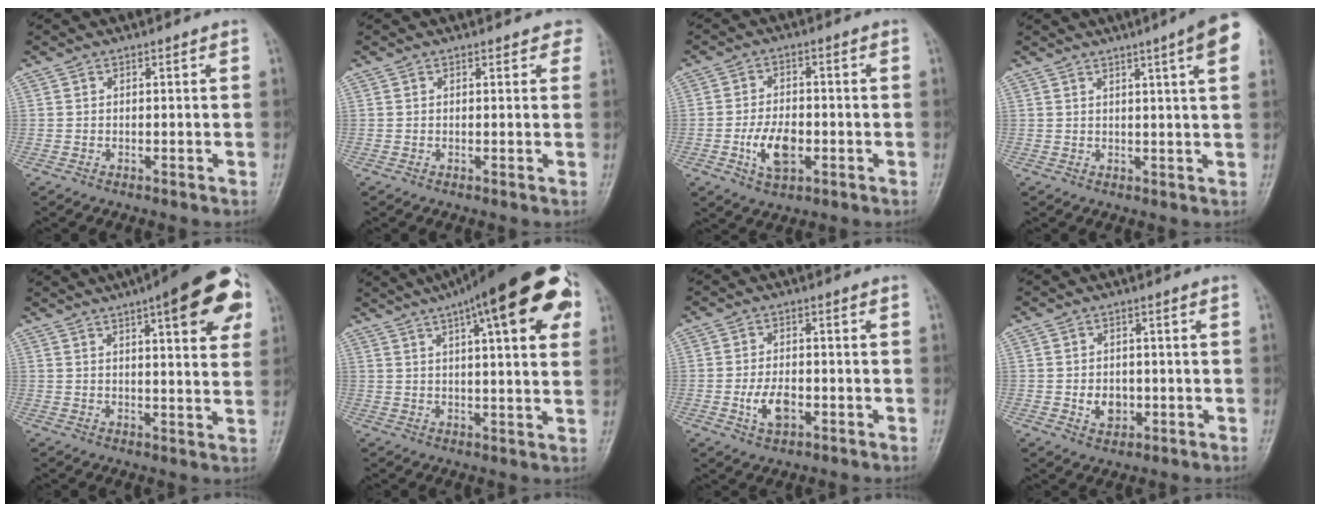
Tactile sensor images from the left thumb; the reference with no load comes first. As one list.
[{"total": 2.4, "force": [1.7, 1.3, 1.0], "torque": [0.017, -0.002, 0.008]}, {"total": 7.6, "force": [-2.2, 4.4, 5.8], "torque": [-0.098, 0.008, -0.039]}, {"total": 9.9, "force": [4.8, 0.5, 8.6], "torque": [-0.105, -0.003, 0.048]}, {"total": 16.0, "force": [7.2, 4.5, 13.5], "torque": [-0.143, -0.013, 0.087]}, {"total": 22.6, "force": [10.4, 6.2, 19.1], "torque": [-0.259, 0.009, 0.141]}, {"total": 5.3, "force": [-1.7, 3.0, 4.0], "torque": [-0.072, 0.007, -0.029]}, {"total": 4.2, "force": [-0.8, 3.3, 2.5], "torque": [-0.025, 0.002, -0.007]}]